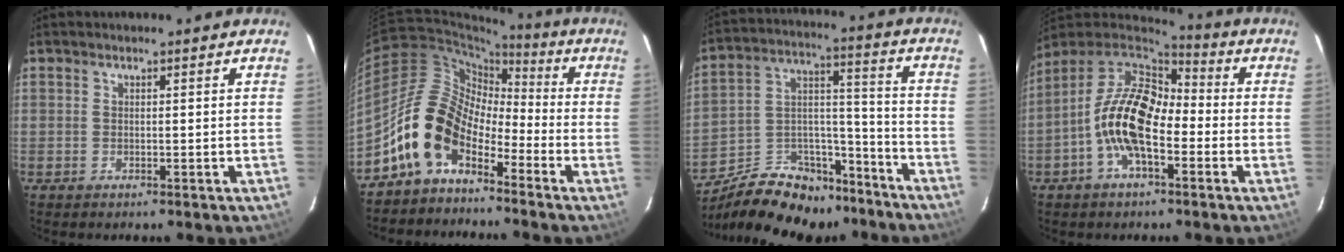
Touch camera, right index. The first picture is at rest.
{"total": 12.0, "force": [-6.8, 7.2, 6.8], "torque": [-0.121, 0.019, -0.136]}
{"total": 20.2, "force": [-15.0, 10.0, 9.0], "torque": [-0.176, 0.050, -0.222]}
{"total": 13.7, "force": [-3.8, 6.9, 11.2], "torque": [-0.219, 0.011, -0.080]}